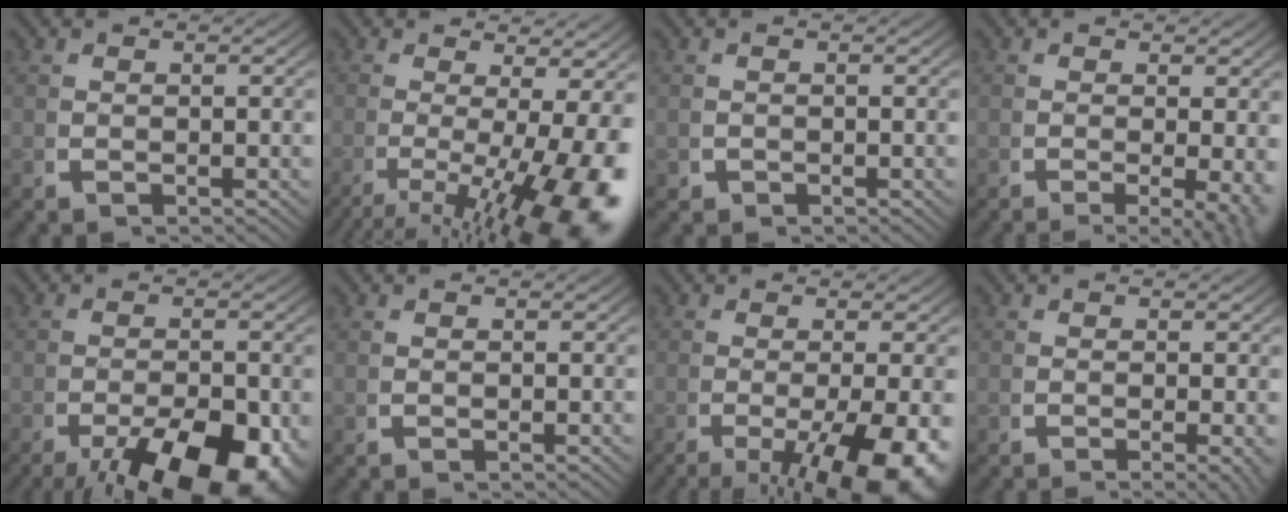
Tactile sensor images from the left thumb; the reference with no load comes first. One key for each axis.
{"total": 12.0, "fx": -2.9, "fy": 5.8, "fz": 10.1, "tx": -0.160, "ty": -0.046, "tz": -0.021}
{"total": 0.6, "fx": -0.3, "fy": 0.5, "fz": 0.0, "tx": -0.001, "ty": -0.009, "tz": -0.001}
{"total": 4.9, "fx": -2.5, "fy": 1.8, "fz": 3.9, "tx": -0.058, "ty": -0.030, "tz": -0.027}
{"total": 10.4, "fx": -5.0, "fy": 4.7, "fz": 7.8, "tx": -0.122, "ty": -0.049, "tz": -0.057}
{"total": 0.0}
{"total": 9.9, "fx": -4.1, "fy": 4.2, "fz": 7.9, "tx": -0.132, "ty": -0.041, "tz": -0.042}
{"total": 2.1, "fx": -1.0, "fy": 0.5, "fz": 1.8, "tx": -0.027, "ty": -0.009, "tz": -0.014}